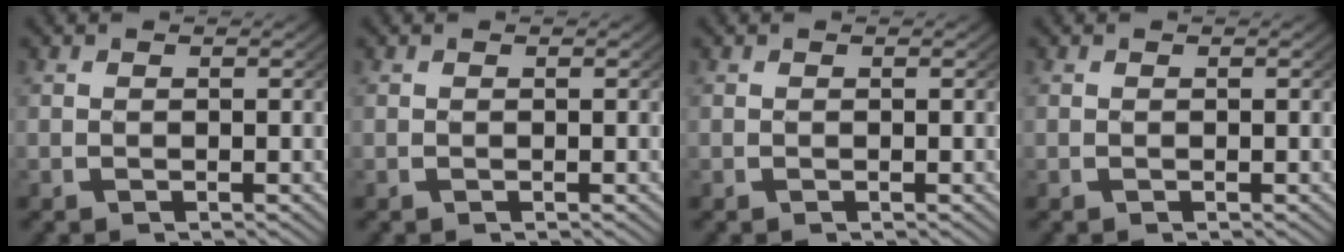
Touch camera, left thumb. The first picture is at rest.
{"total": 0.0}
{"total": 0.0}
{"total": 0.0}